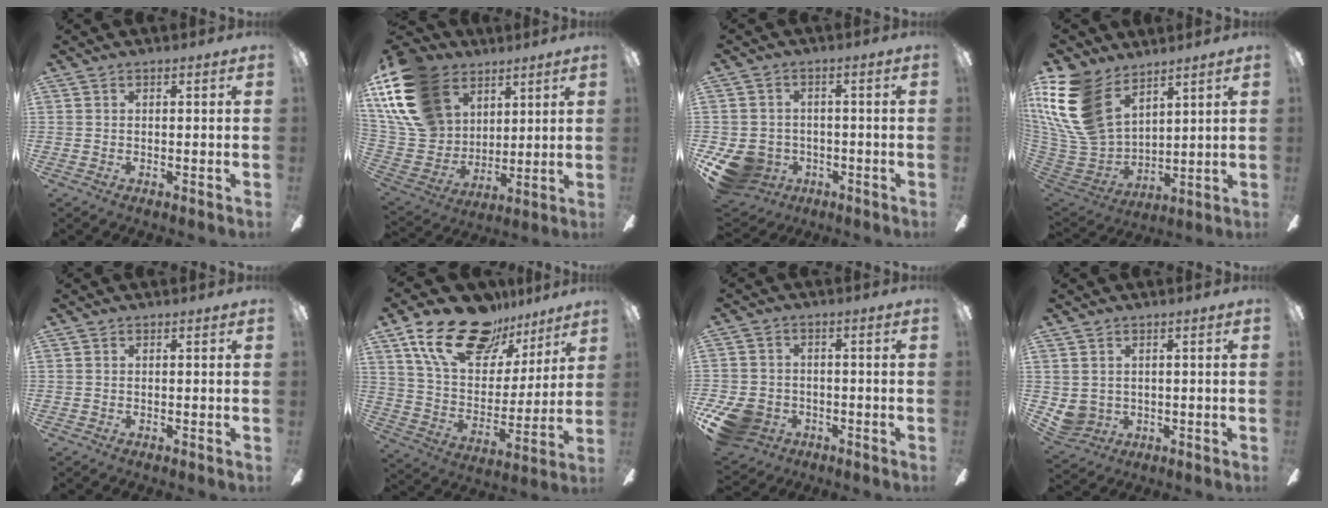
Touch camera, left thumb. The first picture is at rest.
{"total": 20.9, "force": [10.8, 14.7, 10.2], "torque": [-0.236, -0.038, 0.205]}
{"total": 9.0, "force": [-3.9, 7.6, 2.9], "torque": [-0.085, 0.019, -0.068]}
{"total": 21.1, "force": [10.8, 13.3, 12.3], "torque": [-0.294, -0.054, 0.198]}
{"total": 0.0}
{"total": 22.4, "force": [15.0, 11.8, 11.8], "torque": [-0.209, -0.077, 0.270]}
{"total": 9.8, "force": [-4.7, 7.5, 4.2], "torque": [-0.104, 0.027, -0.086]}
{"total": 4.0, "force": [1.0, 3.8, 0.7], "torque": [-0.037, -0.004, 0.019]}